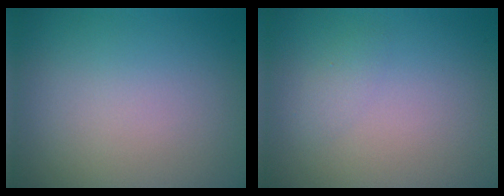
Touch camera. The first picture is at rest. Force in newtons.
{"total": 0.9, "press": 0.9, "slide": 0.2}